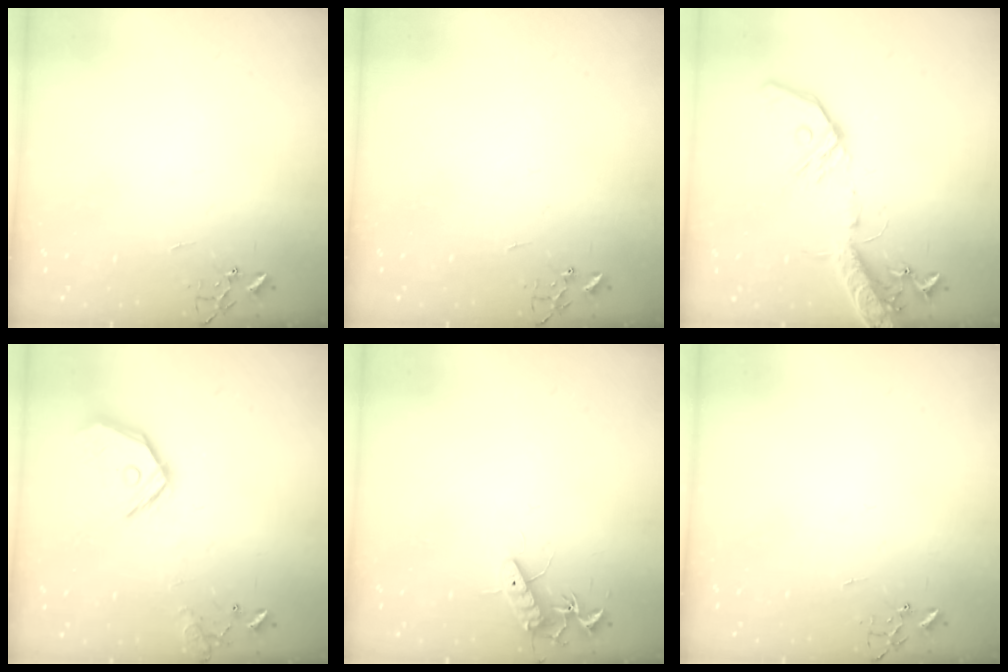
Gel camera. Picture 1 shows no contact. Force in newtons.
{"total": 0.0}
{"total": 17.0, "press": 16.7, "slide": 3.3}
{"total": 15.9, "press": 15.7, "slide": 2.6}
{"total": 11.5, "press": 11.5, "slide": 1.0}
{"total": 0.0}